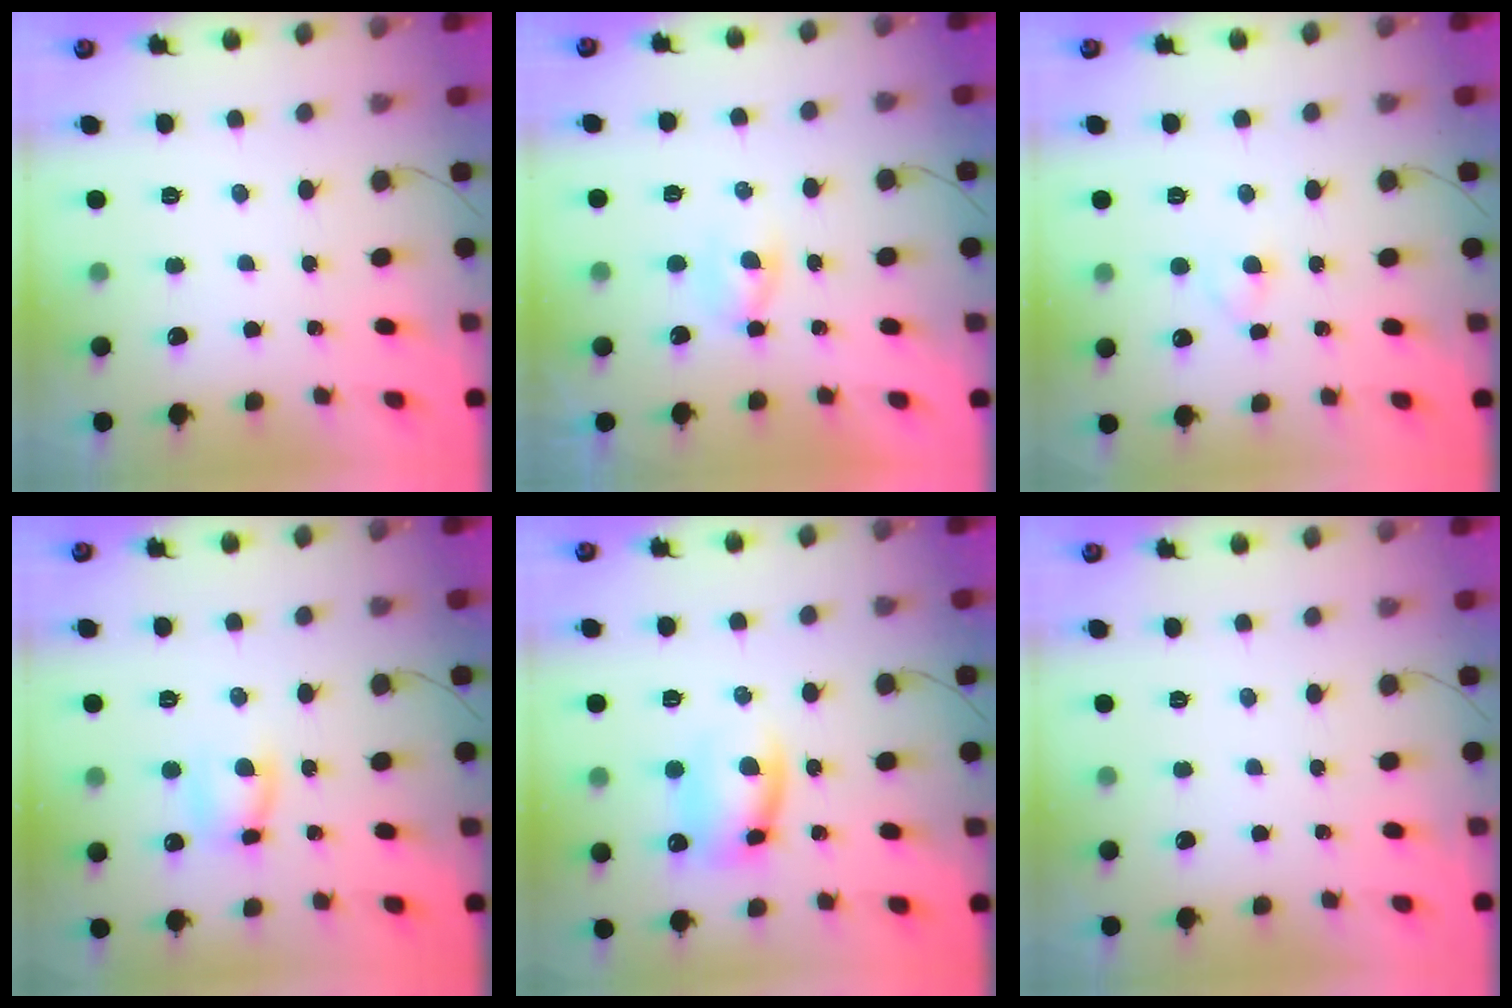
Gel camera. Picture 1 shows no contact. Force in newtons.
{"total": 1.4, "press": 1.3, "slide": 0.7}
{"total": 2.8, "press": 2.6, "slide": 1.1}
{"total": 6.2, "press": 6.2, "slide": 0.6}
{"total": 10.6, "press": 10.6, "slide": 1.1}
{"total": 0.0}